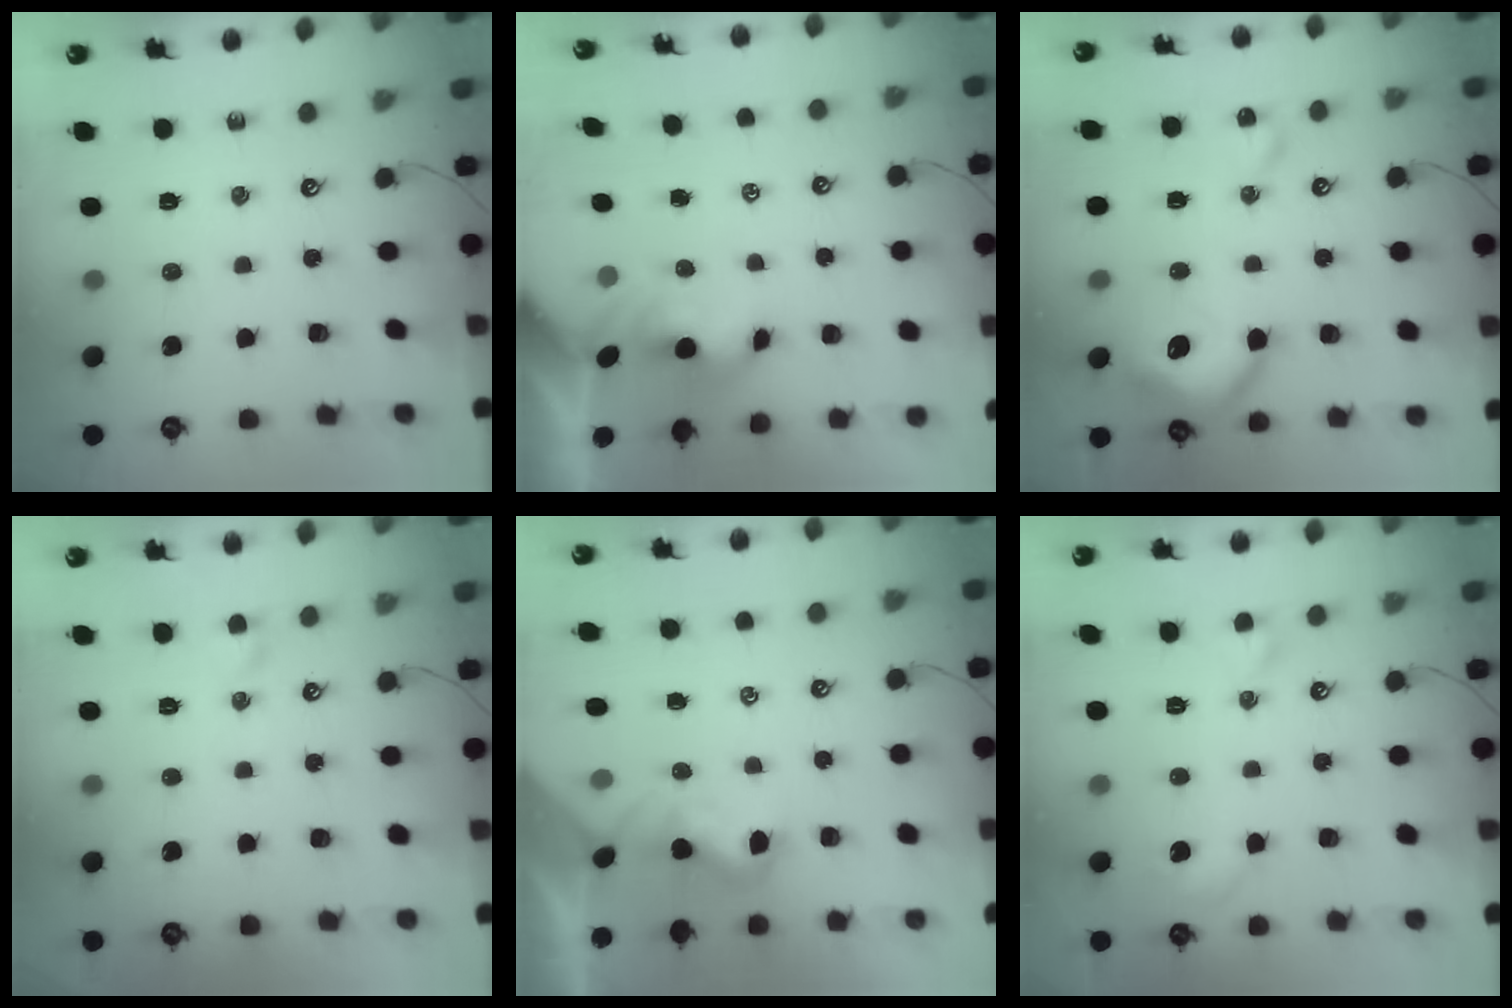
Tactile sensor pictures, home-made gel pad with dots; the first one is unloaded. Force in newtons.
{"total": 0.9, "press": 0.5, "slide": 0.7}
{"total": 12.3, "press": 12.2, "slide": 1.4}
{"total": 2.9, "press": 2.9, "slide": 0.7}
{"total": 1.3, "press": 1.2, "slide": 0.6}
{"total": 2.7, "press": 2.7, "slide": 0.0}